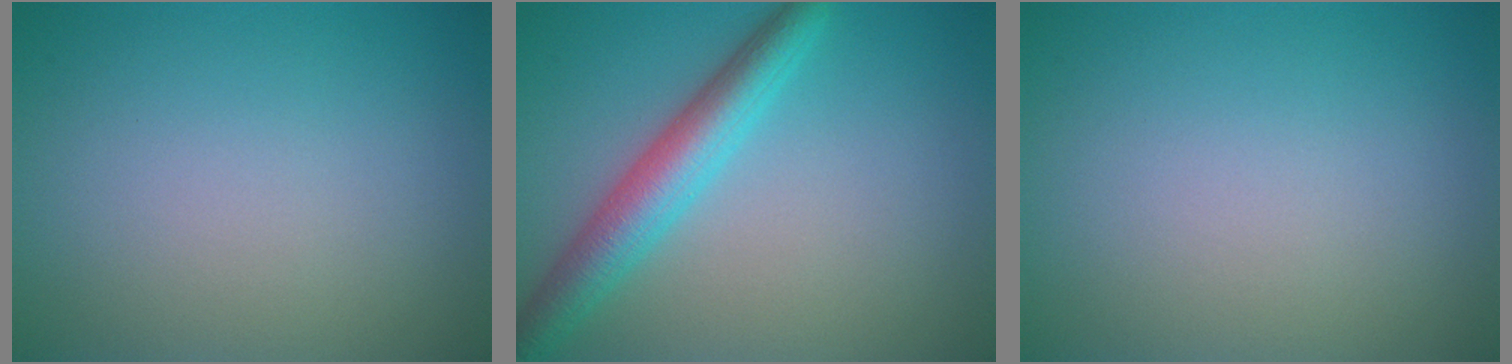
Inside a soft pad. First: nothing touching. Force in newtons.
{"total": 4.8, "press": 4.8, "slide": 0.2}
{"total": 0.0}